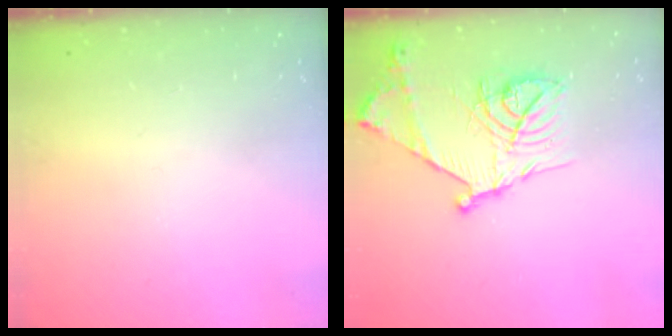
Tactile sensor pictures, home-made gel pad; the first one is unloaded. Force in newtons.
{"total": 19.6, "press": 19.6, "slide": 1.5}